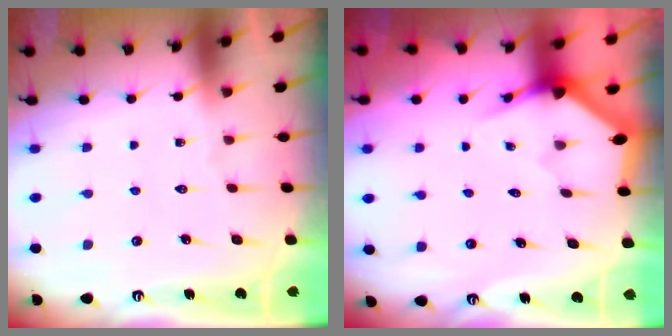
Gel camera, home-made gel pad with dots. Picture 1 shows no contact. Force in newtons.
{"total": 3.4, "press": 3.4, "slide": 0.1}